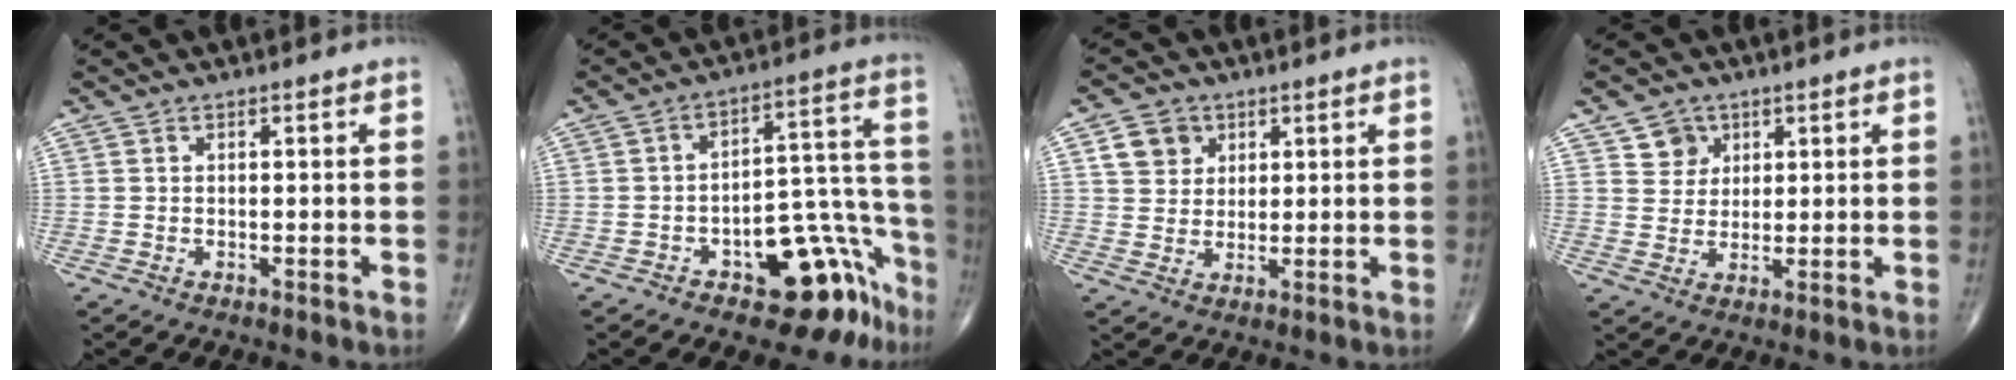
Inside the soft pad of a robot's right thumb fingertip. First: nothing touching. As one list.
[{"total": 15.5, "force": [-9.3, 7.6, 9.8], "torque": [-0.056, 0.107, -0.126]}, {"total": 6.1, "force": [2.5, 5.2, 2.1], "torque": [-0.014, -0.007, 0.045]}, {"total": 4.6, "force": [2.4, 3.9, 0.8], "torque": [0.009, -0.013, 0.042]}]